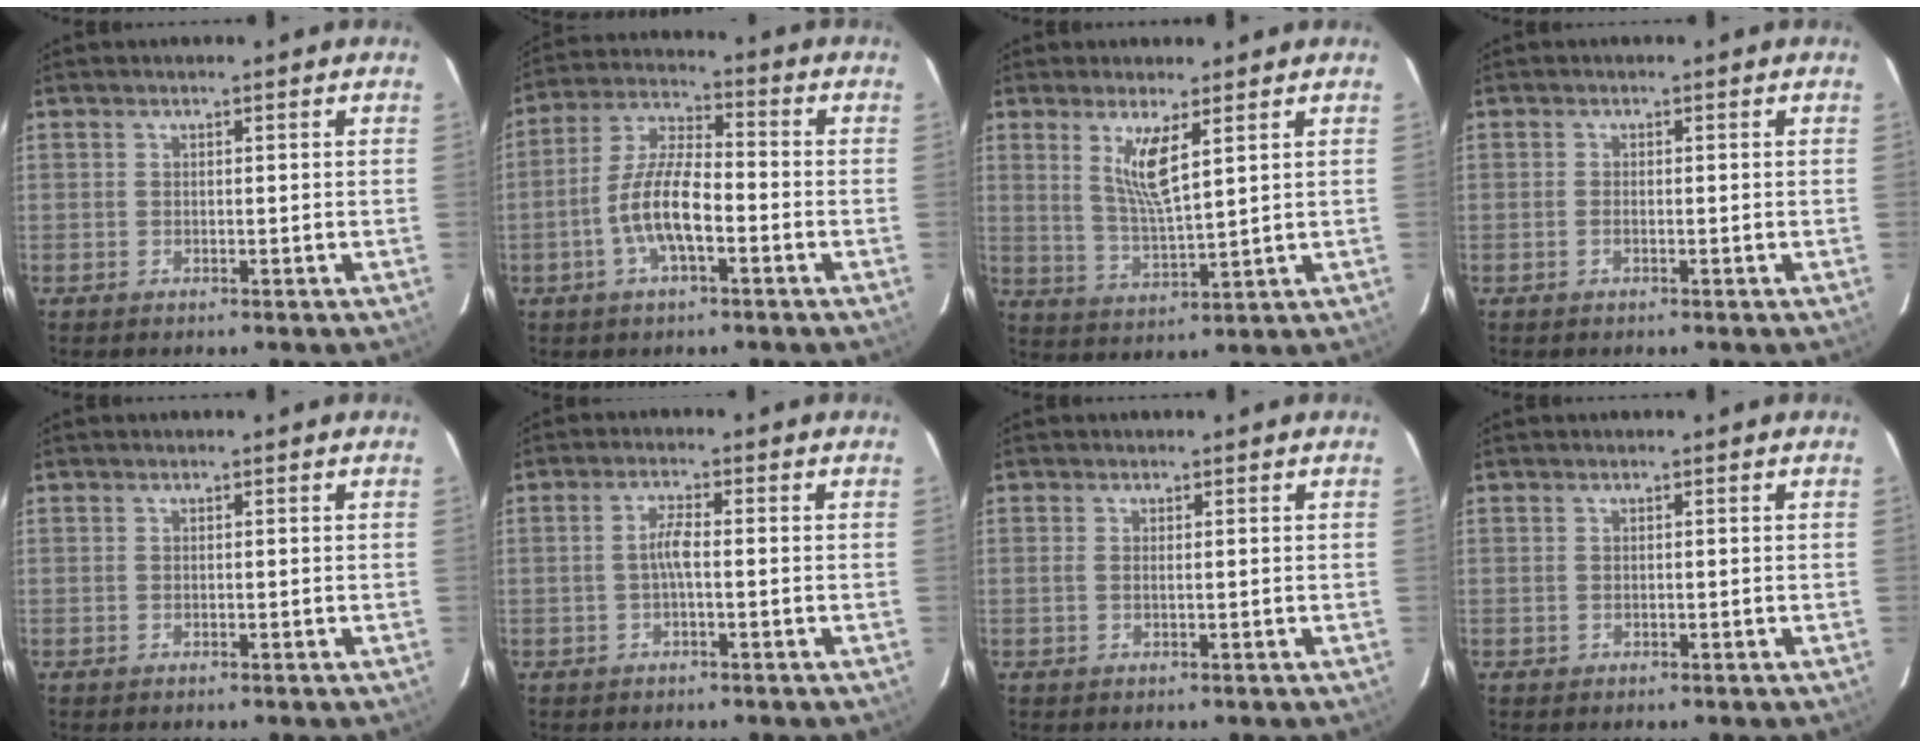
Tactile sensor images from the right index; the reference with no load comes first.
{"total": 10.2, "force": [-3.5, 3.2, 9.0], "torque": [-0.189, 0.006, -0.067]}
{"total": 7.1, "force": [3.3, 0.8, 6.2], "torque": [-0.120, -0.015, 0.067]}
{"total": 0.9, "force": [-0.4, 0.4, 0.7], "torque": [-0.017, 0.000, -0.008]}
{"total": 0.0}
{"total": 2.7, "force": [-0.6, 0.3, 2.6], "torque": [-0.052, 0.006, -0.011]}
{"total": 0.8, "force": [0.2, 0.1, 0.8], "torque": [-0.019, 0.000, 0.000]}
{"total": 0.0}